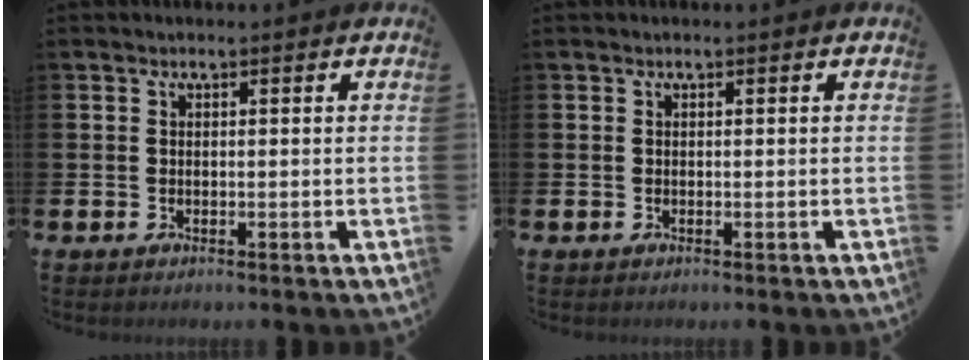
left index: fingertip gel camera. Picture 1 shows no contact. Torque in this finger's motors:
{"motor_torque": [0.00, 0.00, 0.00, 0.00]}